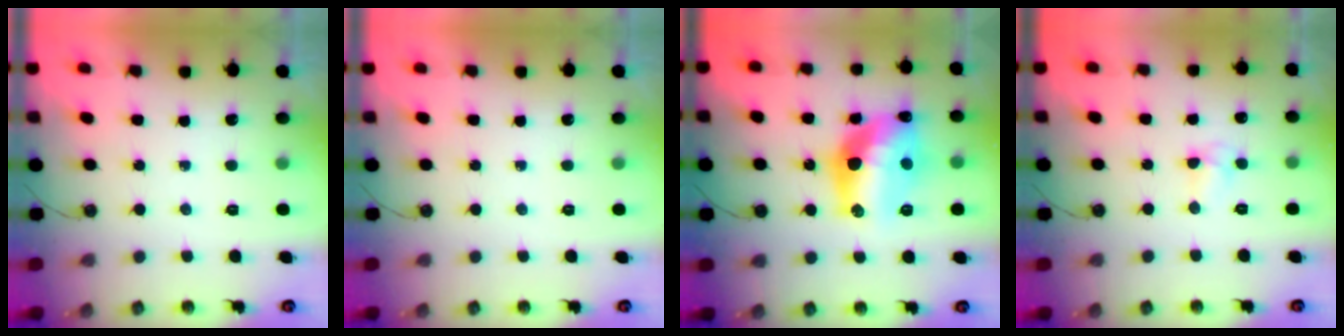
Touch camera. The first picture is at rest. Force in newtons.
{"total": 0.0}
{"total": 17.0, "press": 17.0, "slide": 1.2}
{"total": 5.7, "press": 5.7, "slide": 0.6}